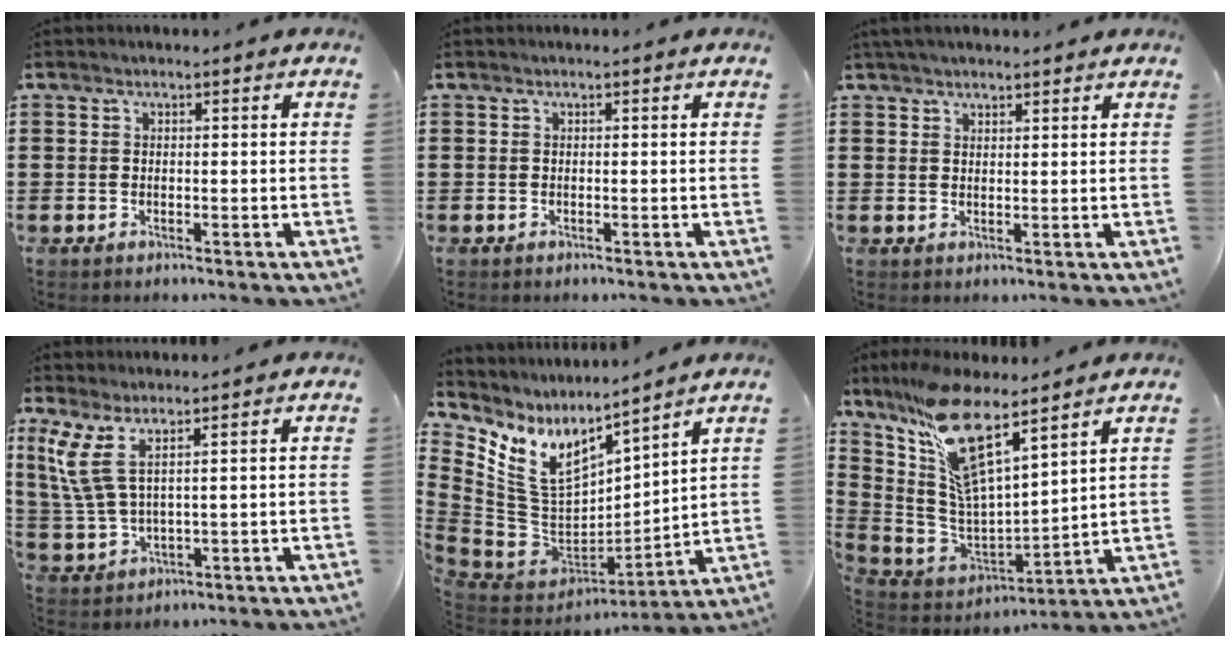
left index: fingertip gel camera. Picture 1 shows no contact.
{"total": 0.0}
{"total": 2.2, "force": [2.1, 0.5, 0.6], "torque": [-0.016, 0.002, 0.042]}
{"total": 5.7, "force": [2.7, 1.3, 4.8], "torque": [-0.126, -0.008, 0.043]}
{"total": 8.4, "force": [4.5, 5.2, 4.9], "torque": [-0.135, -0.045, 0.087]}
{"total": 13.9, "force": [8.5, 3.5, 10.4], "torque": [-0.248, -0.066, 0.144]}